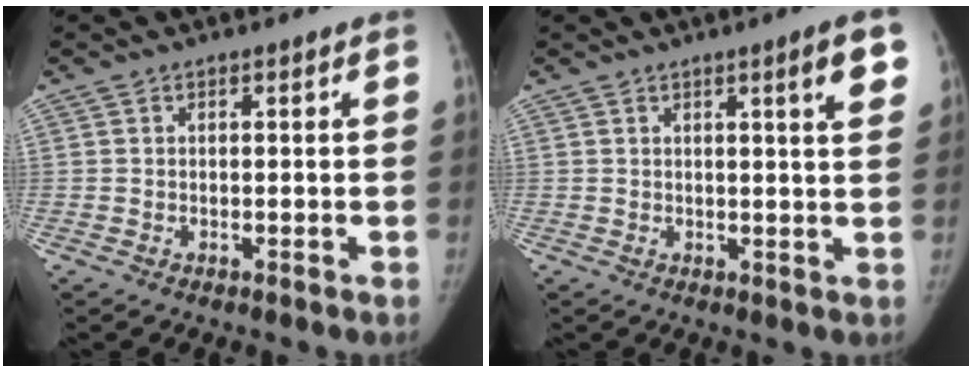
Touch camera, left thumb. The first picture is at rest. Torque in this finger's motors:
{"motor_torque": [0.93, 0.53, 0.92, -0.39, 0.14]}